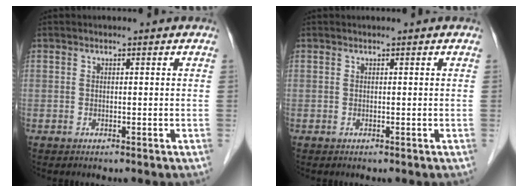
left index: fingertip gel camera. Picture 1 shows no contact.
{"total": 0.0}